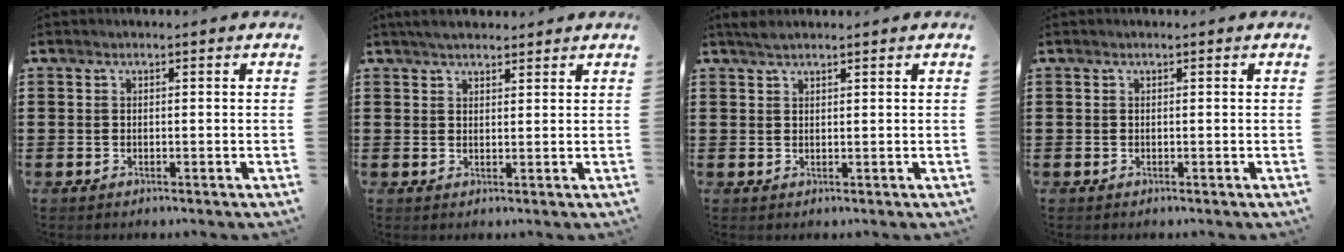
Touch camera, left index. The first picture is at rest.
{"total": 2.8, "force": [2.6, 0.8, 0.8], "torque": [-0.020, 0.003, 0.051]}
{"total": 1.6, "force": [1.5, 0.3, 0.7], "torque": [-0.016, 0.001, 0.028]}
{"total": 0.0}